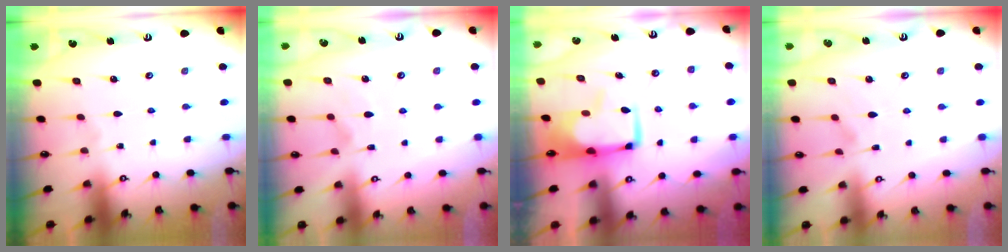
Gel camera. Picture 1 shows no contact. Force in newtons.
{"total": 2.5, "press": 2.1, "slide": 1.4}
{"total": 0.8, "press": 0.0, "slide": 0.8}
{"total": 4.3, "press": 4.1, "slide": 1.3}